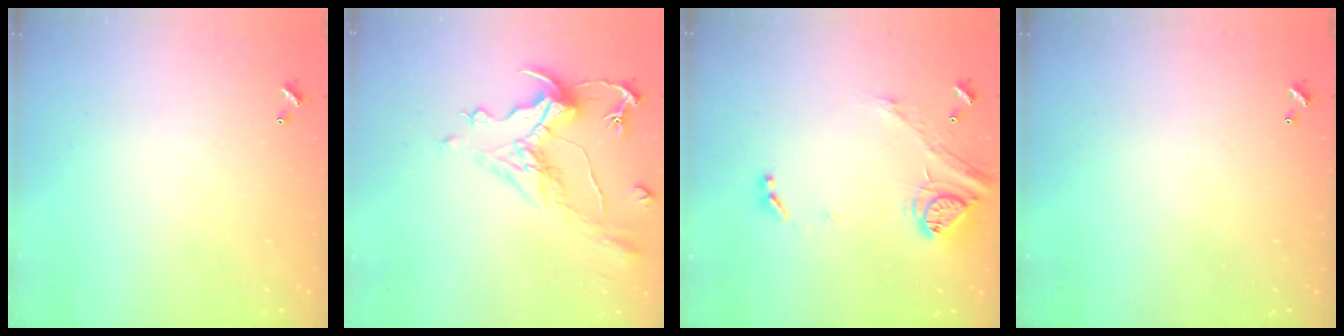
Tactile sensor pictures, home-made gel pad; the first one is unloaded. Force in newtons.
{"total": 1.4, "press": 0.2, "slide": 1.4}
{"total": 15.6, "press": 15.6, "slide": 1.1}
{"total": 0.0}